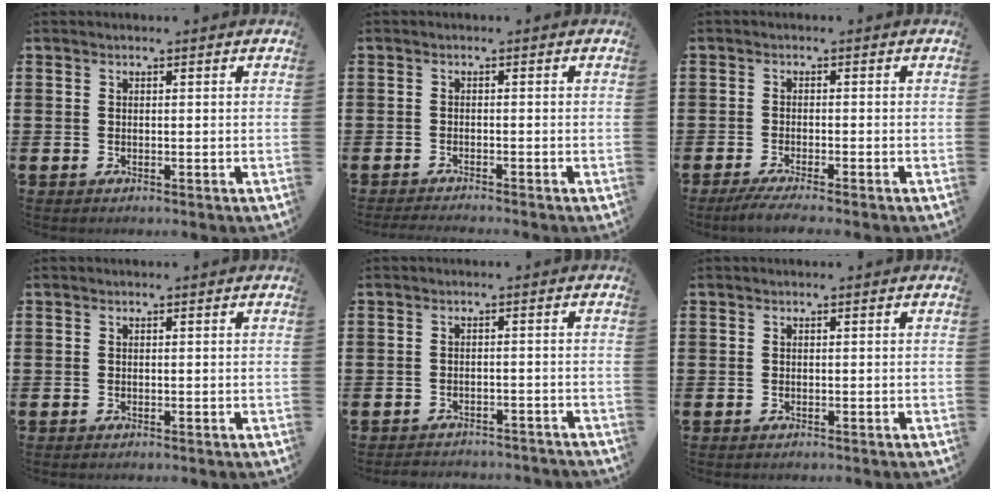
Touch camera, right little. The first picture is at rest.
{"total": 1.0, "force": [-0.9, -0.2, 0.2], "torque": [-0.003, -0.003, -0.018]}
{"total": 2.1, "force": [-1.4, 0.0, 1.5], "torque": [-0.023, 0.000, -0.026]}
{"total": 0.0}
{"total": 1.8, "force": [-1.8, 0.0, 0.0], "torque": [-0.005, 0.003, -0.040]}
{"total": 0.0}